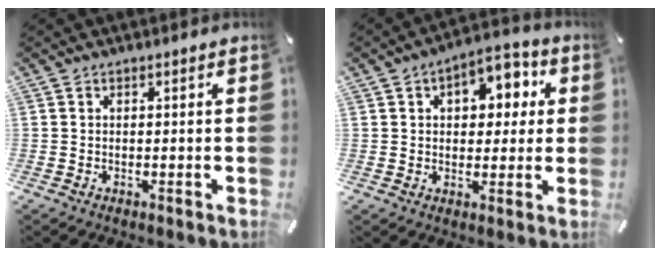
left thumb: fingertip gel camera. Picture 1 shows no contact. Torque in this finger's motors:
{"motor_torque": [0.26, 0.26, 0.51, 0.28, 0.08]}